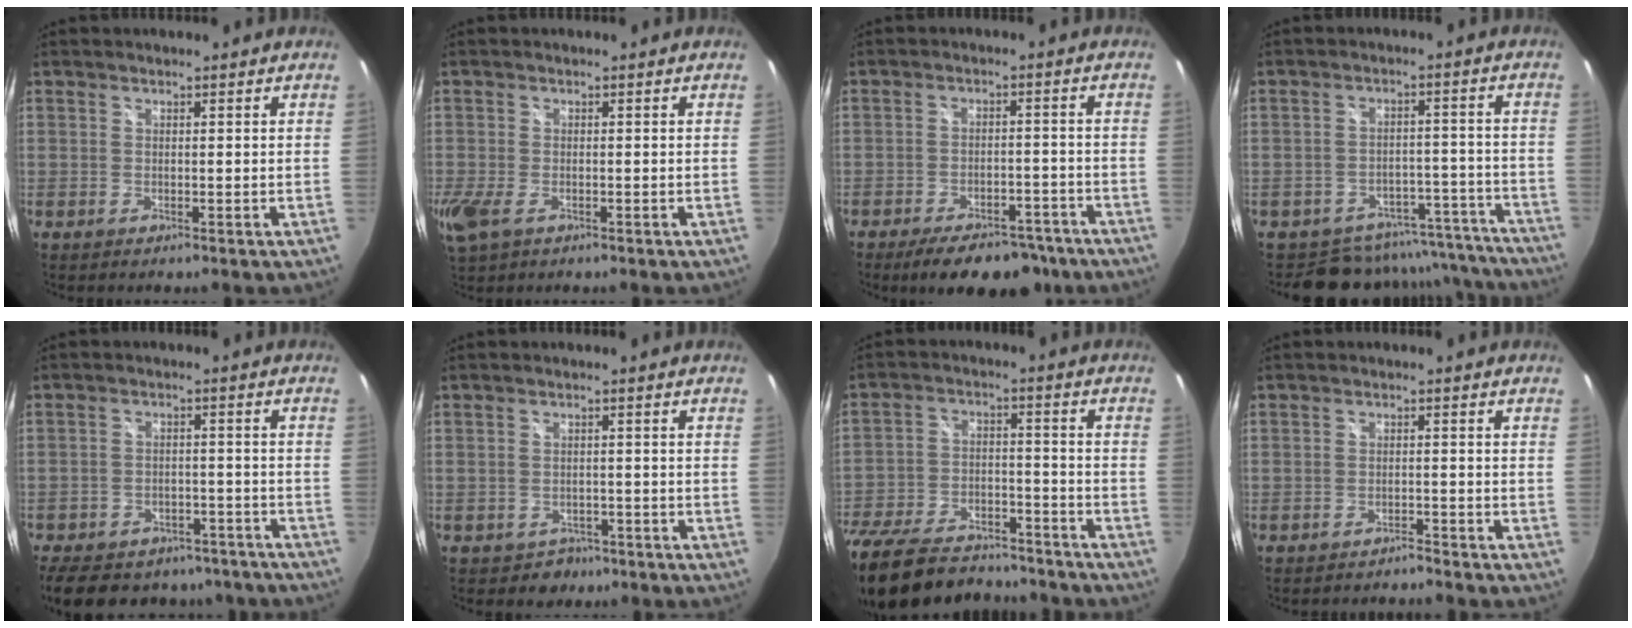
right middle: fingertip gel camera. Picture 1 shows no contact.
{"total": 6.0, "force": [-2.8, 3.3, 4.1], "torque": [-0.097, -0.020, -0.050]}
{"total": 12.8, "force": [-9.9, 5.4, 6.1], "torque": [-0.121, -0.003, -0.132]}
{"total": 14.8, "force": [-13.3, 6.3, 1.4], "torque": [-0.021, 0.051, -0.160]}
{"total": 21.8, "force": [-17.5, 10.2, 8.1], "torque": [-0.191, 0.015, -0.223]}
{"total": 3.7, "force": [-2.3, 2.9, 0.3], "torque": [-0.014, 0.004, -0.028]}
{"total": 26.9, "force": [-20.9, 11.4, 12.4], "torque": [-0.282, -0.022, -0.310]}
{"total": 2.2, "force": [-2.2, 0.3, 0.2], "torque": [-0.012, -0.005, -0.034]}